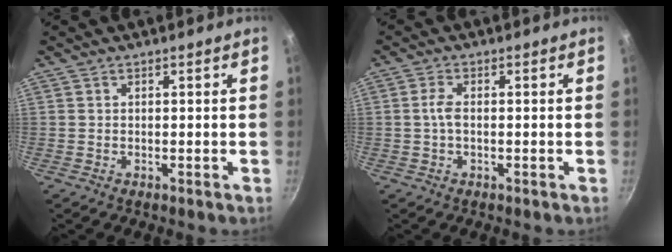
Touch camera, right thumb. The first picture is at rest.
{"total": 2.6, "force": [-0.2, 1.3, 2.2], "torque": [-0.051, 0.006, -0.008]}